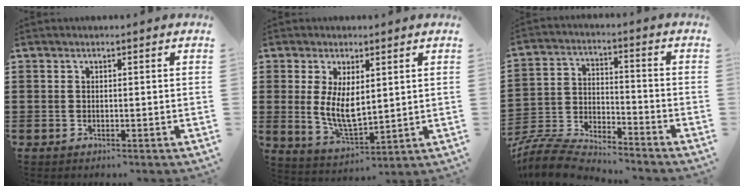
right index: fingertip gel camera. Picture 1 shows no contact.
{"total": 6.6, "force": [0.8, 3.2, 5.7], "torque": [-0.107, -0.001, 0.015]}
{"total": 7.1, "force": [-7.0, 0.9, 1.2], "torque": [-0.039, 0.004, -0.143]}